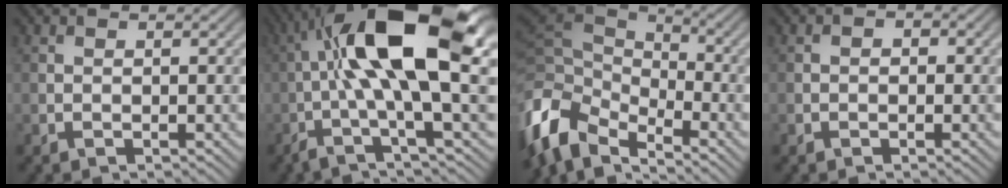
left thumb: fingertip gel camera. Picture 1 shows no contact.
{"total": 16.2, "force": [1.1, 4.1, 15.6], "torque": [-0.285, 0.023, 0.012]}
{"total": 11.5, "force": [-6.2, 6.8, 7.0], "torque": [-0.183, -0.011, -0.119]}
{"total": 1.2, "force": [-0.2, 1.1, 0.5], "torque": [-0.005, -0.004, -0.009]}